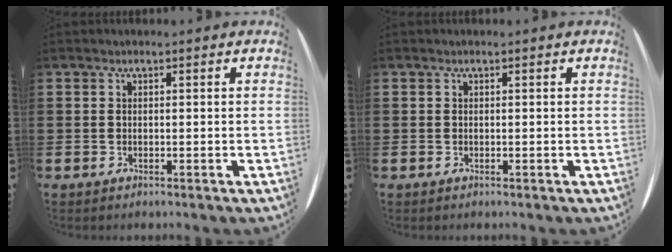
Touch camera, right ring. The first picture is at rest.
{"total": 0.0}